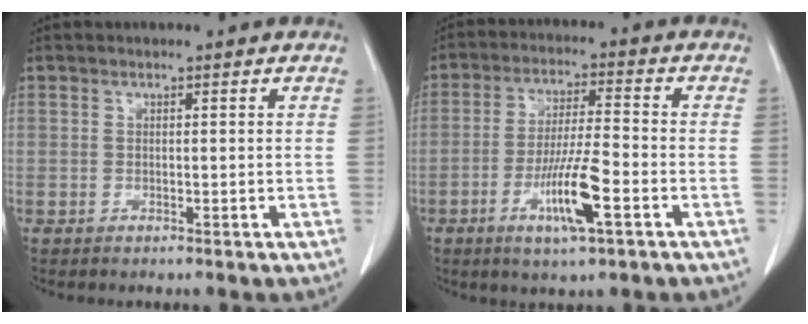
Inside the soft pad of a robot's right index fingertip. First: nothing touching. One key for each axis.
{"total": 10.2, "fx": -4.1, "fy": 1.2, "fz": 9.3, "tx": -0.174, "ty": -0.008, "tz": -0.071}